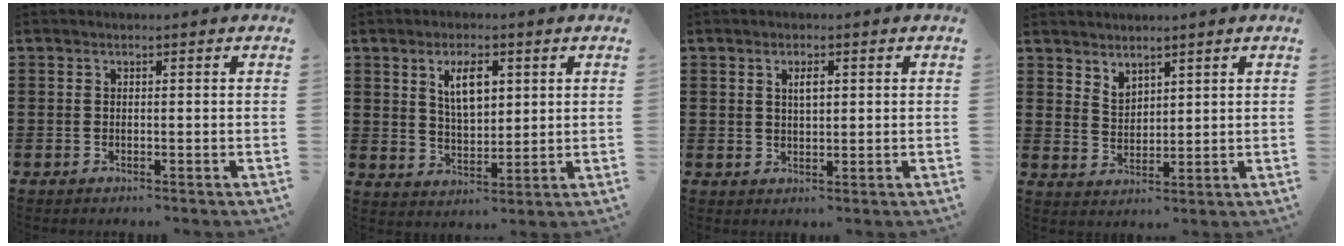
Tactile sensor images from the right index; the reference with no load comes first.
{"total": 5.8, "force": [2.2, 2.8, 4.6], "torque": [-0.084, 0.005, 0.034]}
{"total": 2.1, "force": [0.7, 0.8, 1.8], "torque": [-0.038, 0.004, 0.010]}
{"total": 2.8, "force": [2.5, 1.2, 0.2], "torque": [-0.011, 0.000, 0.049]}